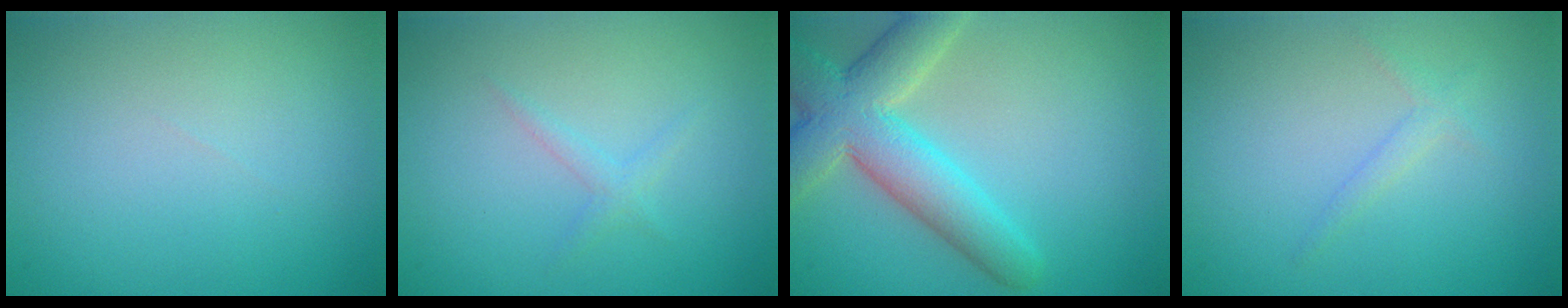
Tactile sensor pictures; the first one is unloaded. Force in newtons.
{"total": 1.1, "press": 1.1, "slide": 0.0}
{"total": 7.3, "press": 7.3, "slide": 0.3}
{"total": 1.1, "press": 1.1, "slide": 0.1}